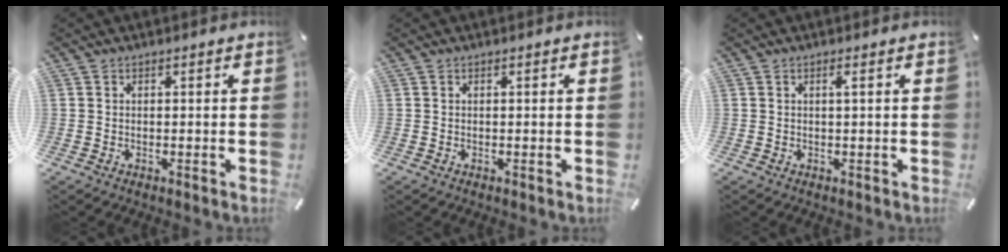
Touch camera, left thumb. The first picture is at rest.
{"total": 0.0}
{"total": 1.3, "force": [0.3, 0.0, 1.3], "torque": [-0.024, -0.001, 0.003]}